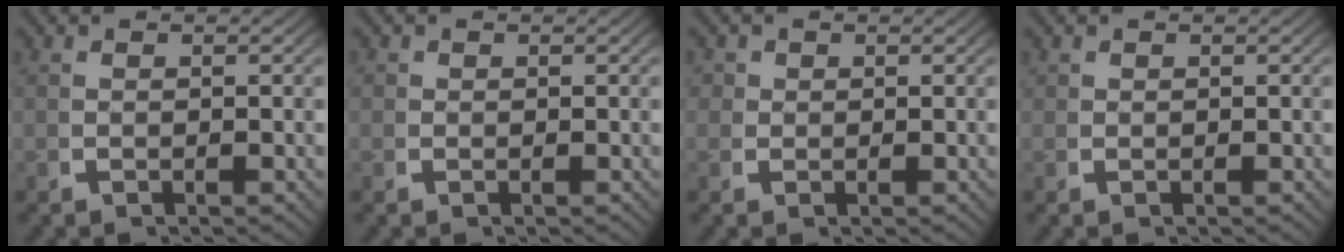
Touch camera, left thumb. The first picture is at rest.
{"total": 0.7, "force": [0.2, 0.7, 0.1], "torque": [-0.003, -0.007, 0.003]}
{"total": 1.9, "force": [0.7, 1.7, 0.6], "torque": [-0.015, -0.007, 0.012]}
{"total": 0.6, "force": [0.4, 0.4, 0.1], "torque": [-0.001, -0.005, 0.010]}